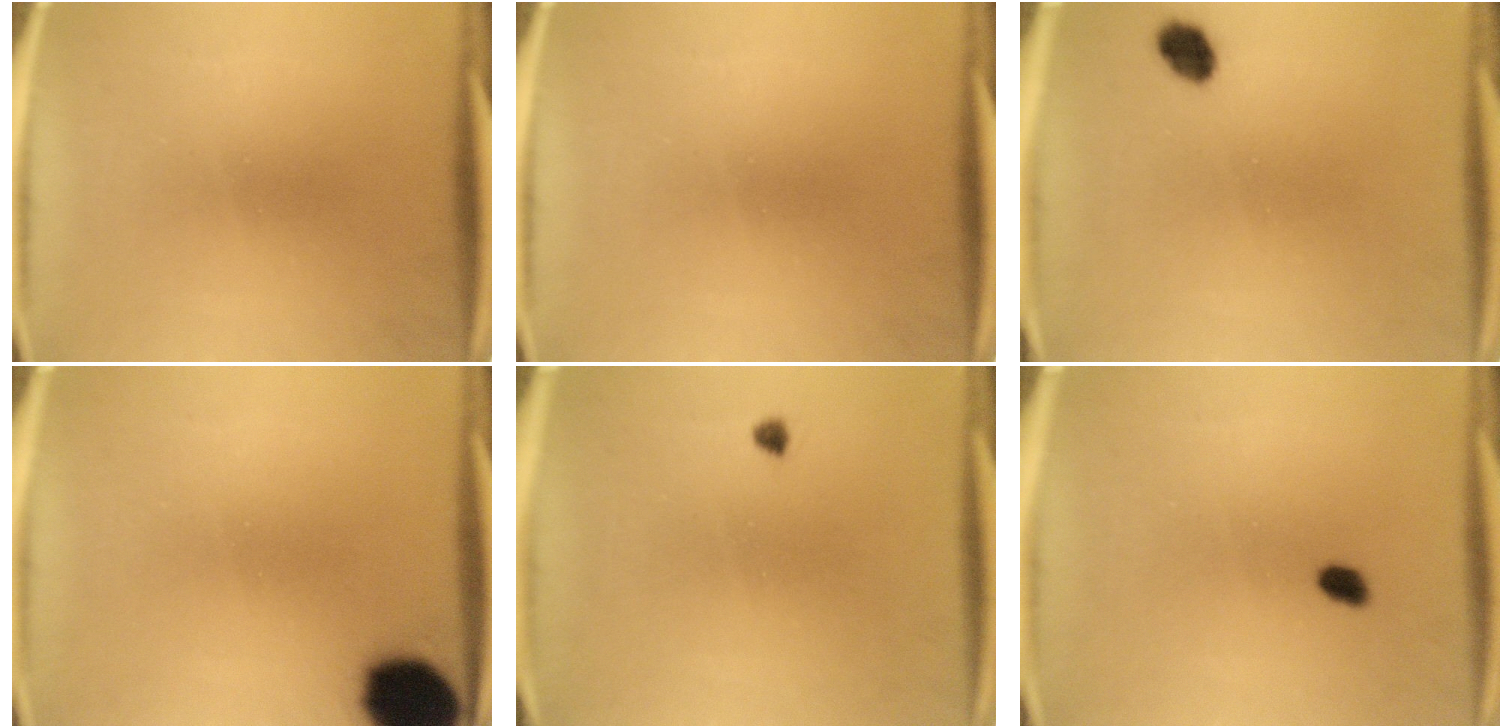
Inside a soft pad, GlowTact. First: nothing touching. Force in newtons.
{"total": 0.0}
{"total": 3.7}
{"total": 15.6}
{"total": 1.0}
{"total": 1.4}